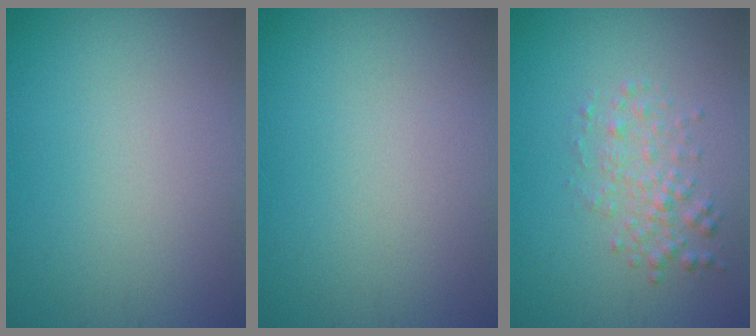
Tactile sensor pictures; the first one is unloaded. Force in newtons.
{"total": 0.0}
{"total": 2.2, "press": 2.2, "slide": 0.0}